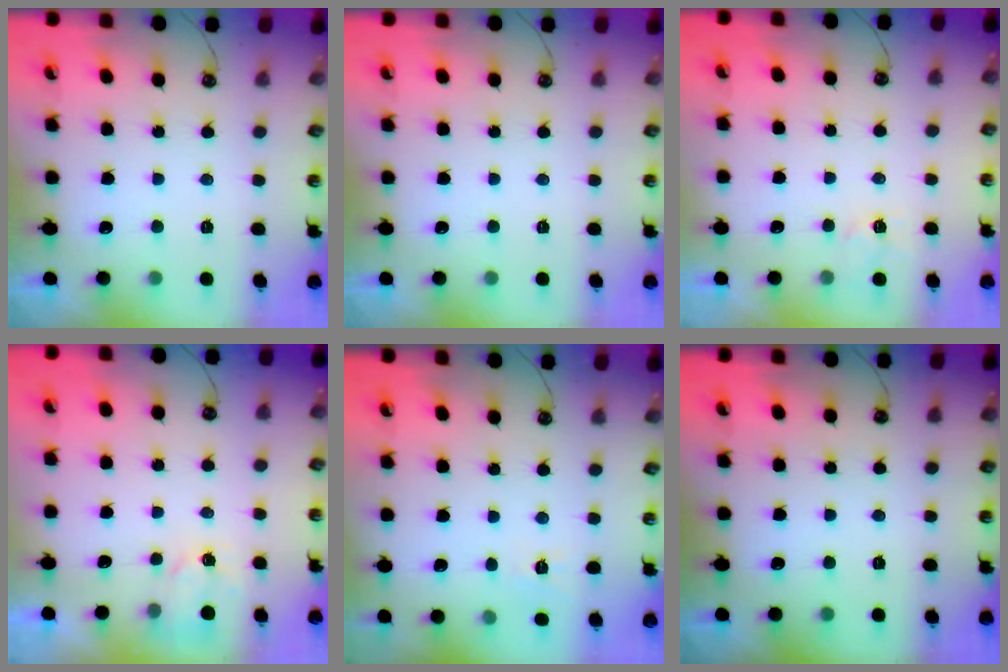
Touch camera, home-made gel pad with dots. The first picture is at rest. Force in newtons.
{"total": 0.0}
{"total": 3.5, "press": 3.4, "slide": 0.5}
{"total": 4.0, "press": 4.0, "slide": 0.5}
{"total": 4.2, "press": 4.1, "slide": 0.7}
{"total": 0.0}